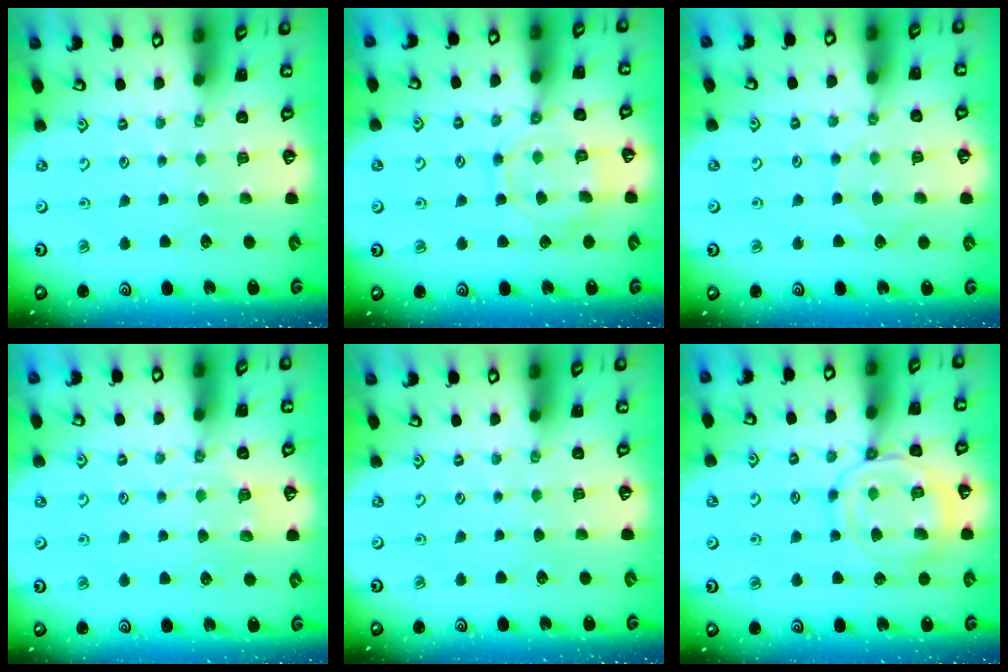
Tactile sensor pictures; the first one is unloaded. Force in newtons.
{"total": 11.5, "press": 11.5, "slide": 0.7}
{"total": 5.1, "press": 5.1, "slide": 0.5}
{"total": 3.8, "press": 3.7, "slide": 0.9}
{"total": 0.0}
{"total": 13.7, "press": 13.7, "slide": 1.3}